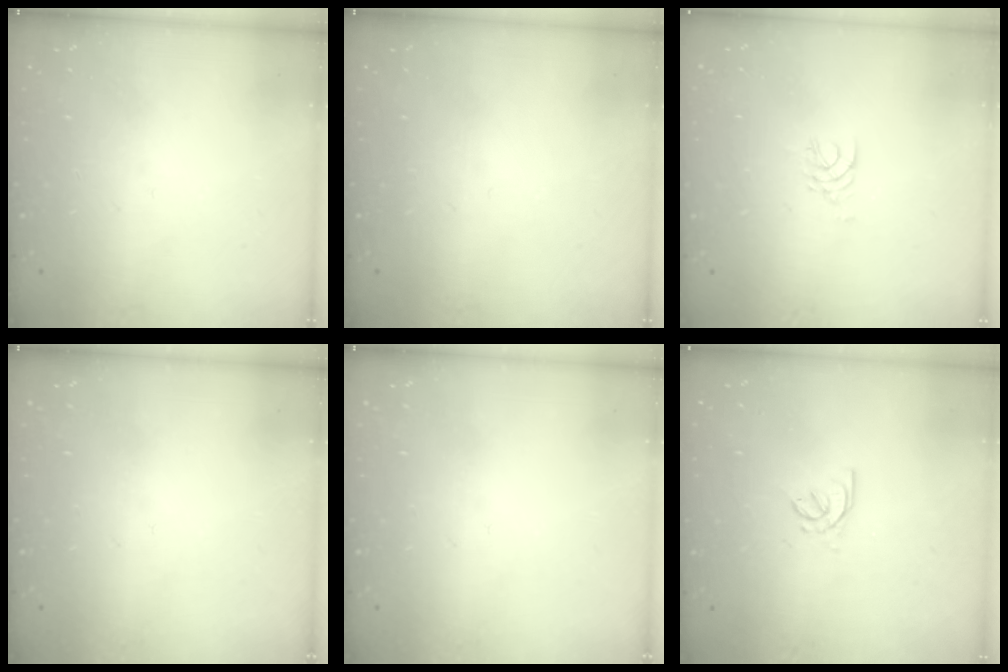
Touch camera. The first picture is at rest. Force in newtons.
{"total": 0.0}
{"total": 2.5, "press": 2.5, "slide": 0.2}
{"total": 0.0}
{"total": 0.0}
{"total": 3.7, "press": 3.6, "slide": 0.7}